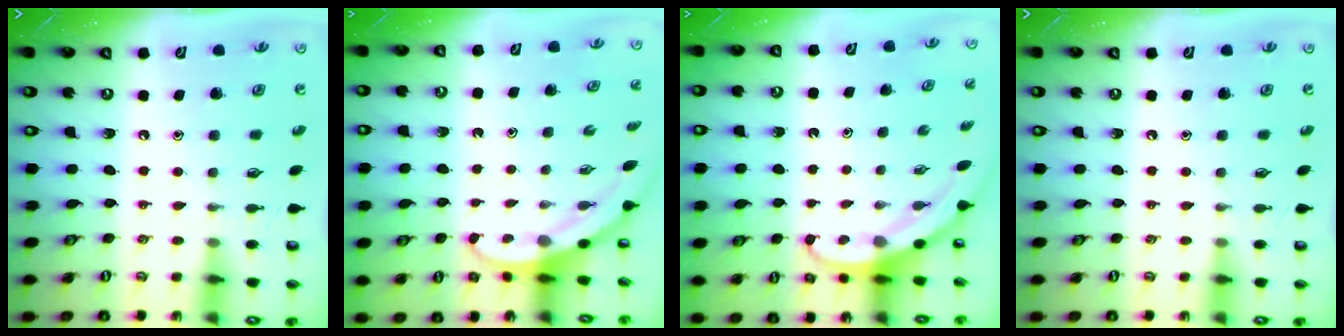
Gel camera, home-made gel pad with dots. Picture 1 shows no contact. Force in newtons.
{"total": 3.1, "press": 3.1, "slide": 0.1}
{"total": 4.0, "press": 4.0, "slide": 0.4}
{"total": 0.0}